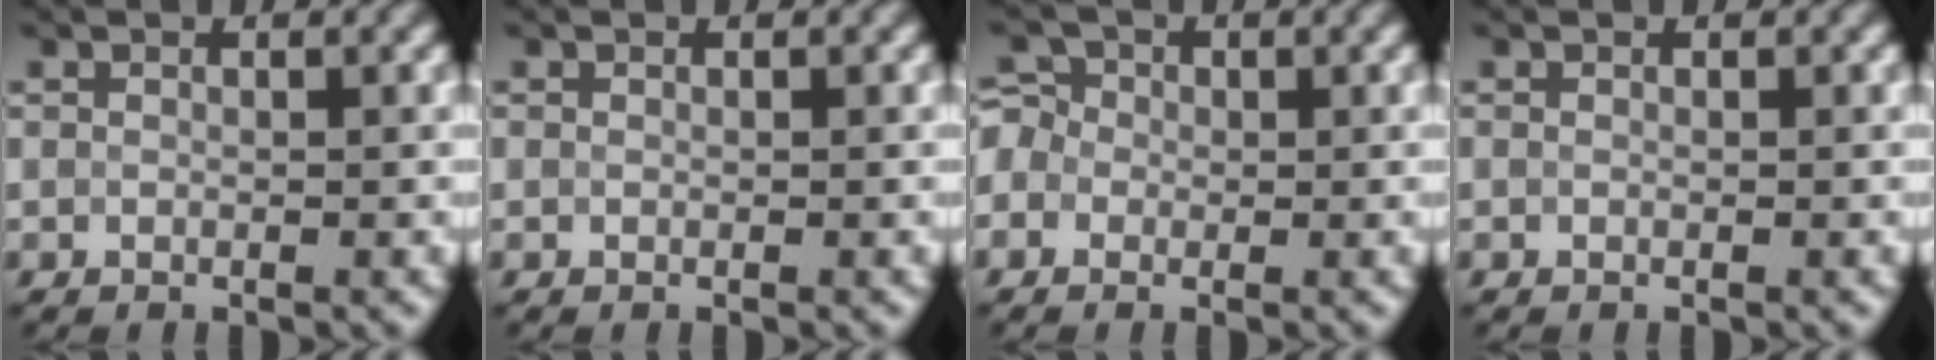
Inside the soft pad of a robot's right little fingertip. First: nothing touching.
{"total": 0.0}
{"total": 2.8, "force": [0.0, 2.6, 1.1], "torque": [-0.008, 0.020, -0.025]}
{"total": 0.0}